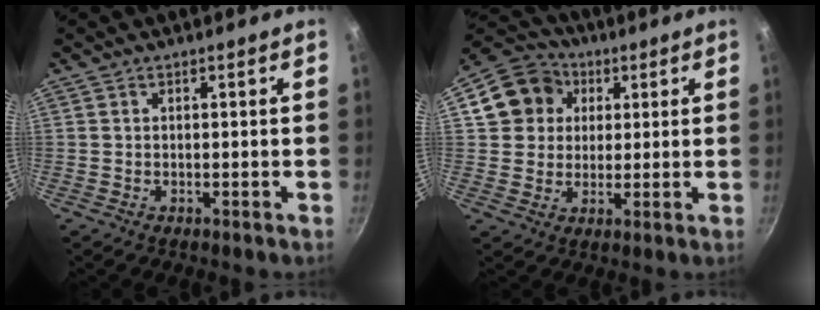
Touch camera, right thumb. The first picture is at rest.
{"total": 11.4, "force": [3.2, 10.0, 4.3], "torque": [-0.050, 0.019, 0.045]}